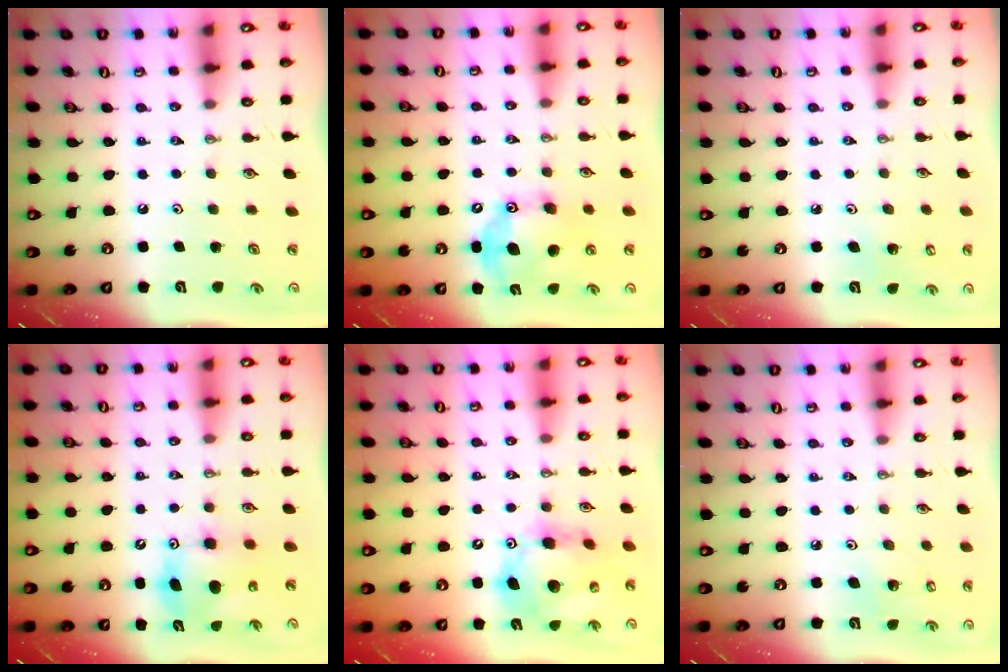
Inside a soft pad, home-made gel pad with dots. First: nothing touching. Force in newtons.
{"total": 14.9, "press": 14.9, "slide": 0.3}
{"total": 3.3, "press": 3.3, "slide": 0.3}
{"total": 8.8, "press": 8.6, "slide": 1.7}
{"total": 15.7, "press": 15.6, "slide": 1.8}
{"total": 5.3, "press": 4.9, "slide": 1.8}